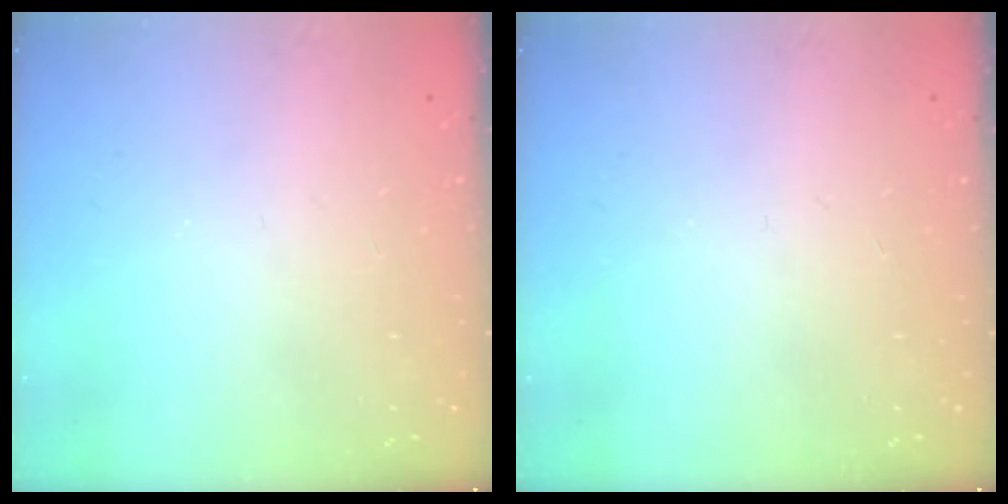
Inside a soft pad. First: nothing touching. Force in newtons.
{"total": 0.0}